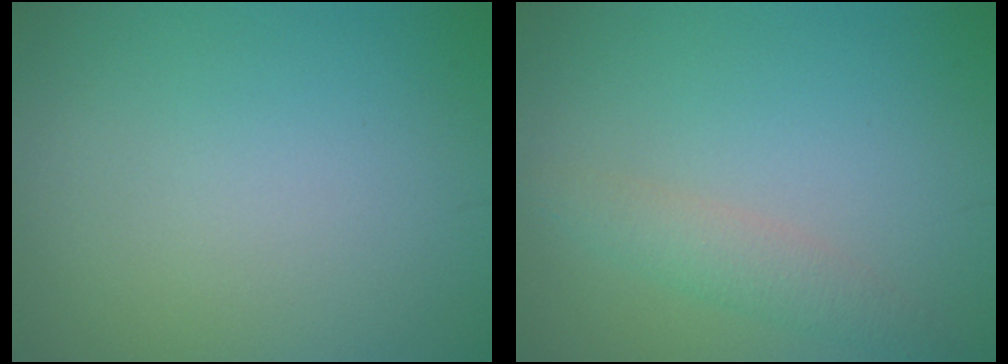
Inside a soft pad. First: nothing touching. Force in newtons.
{"total": 2.0, "press": 2.0, "slide": 0.1}